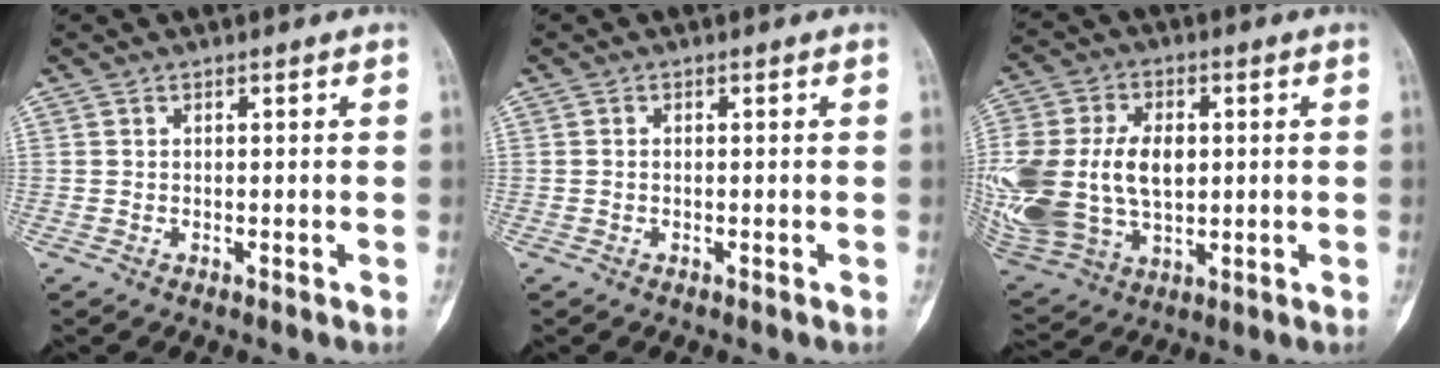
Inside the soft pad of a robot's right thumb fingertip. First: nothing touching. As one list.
[{"total": 0.0}, {"total": 24.6, "force": [1.2, 16.7, 18.1], "torque": [-0.421, 0.007, 0.043]}]